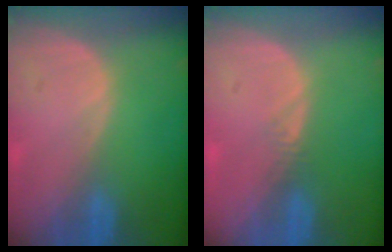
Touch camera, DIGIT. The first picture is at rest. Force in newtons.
{"total": 0.9, "press": 0.8, "slide": 0.4}